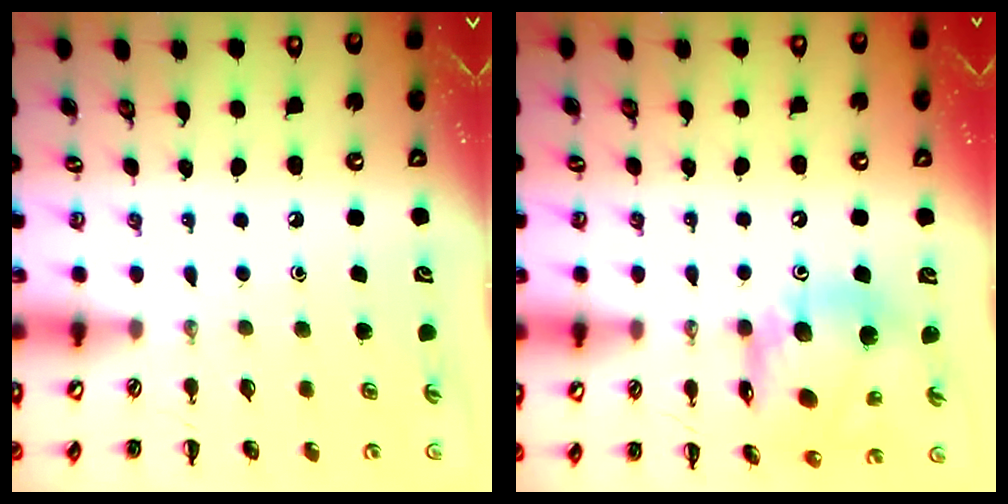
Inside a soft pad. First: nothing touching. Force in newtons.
{"total": 14.3, "press": 13.9, "slide": 3.4}